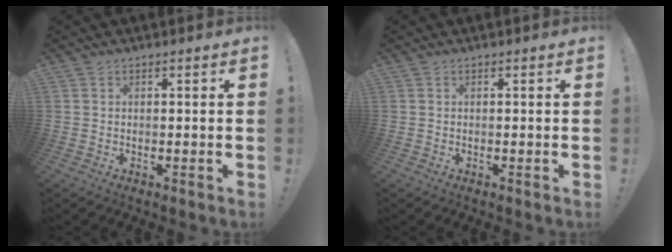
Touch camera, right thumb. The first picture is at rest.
{"total": 0.0}